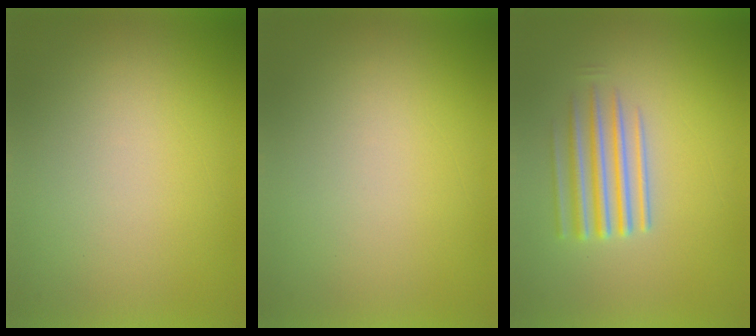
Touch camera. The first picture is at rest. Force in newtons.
{"total": 0.0}
{"total": 4.3}